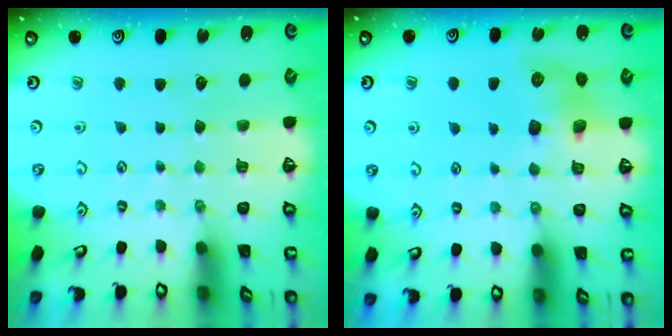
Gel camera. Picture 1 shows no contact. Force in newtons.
{"total": 8.0, "press": 7.9, "slide": 1.2}